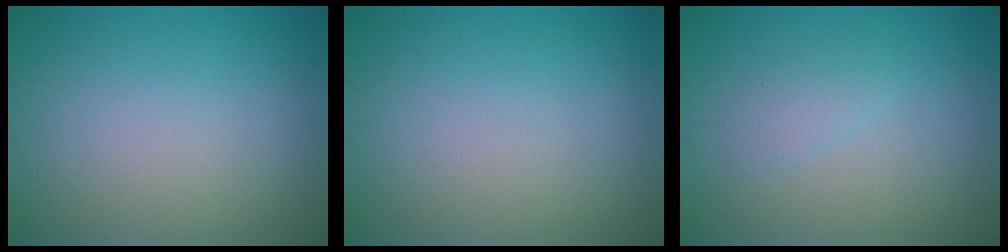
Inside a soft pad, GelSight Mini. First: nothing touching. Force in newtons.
{"total": 0.0}
{"total": 1.3, "press": 1.3, "slide": 0.2}